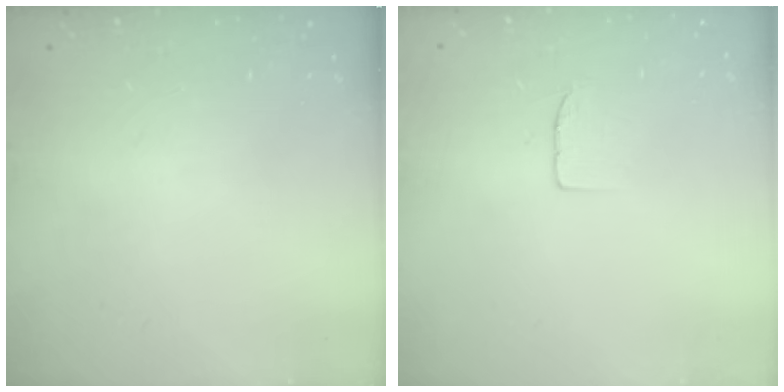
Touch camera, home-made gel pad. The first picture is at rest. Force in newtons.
{"total": 3.9, "press": 3.9, "slide": 0.3}